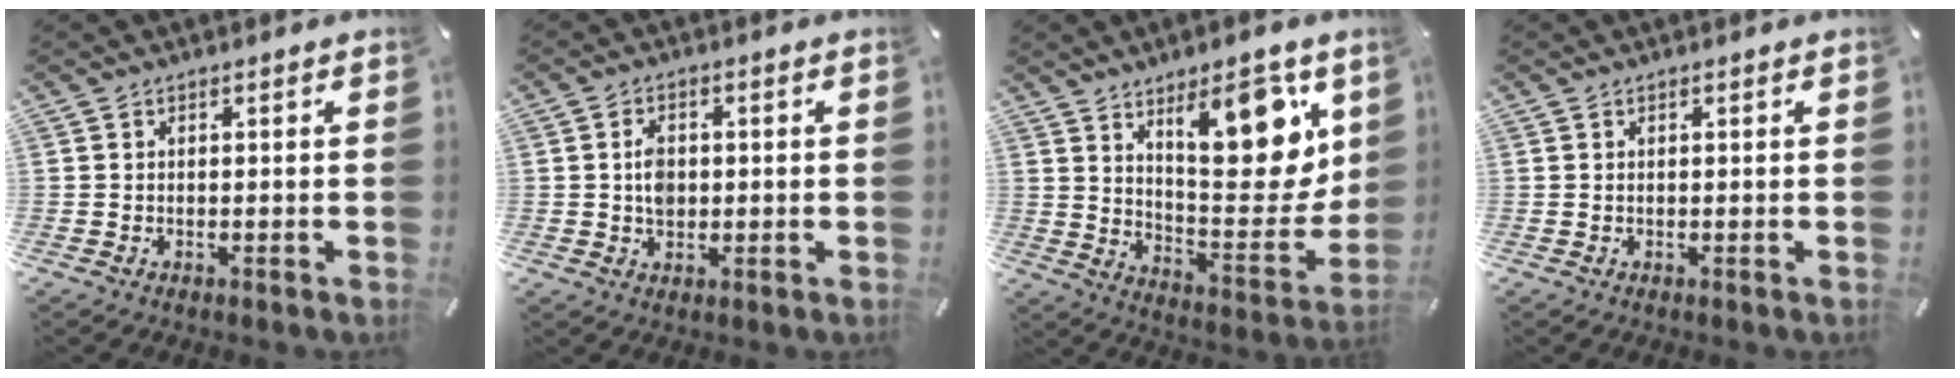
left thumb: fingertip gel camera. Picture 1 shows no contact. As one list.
[{"total": 4.3, "force": [0.2, 3.2, 2.9], "torque": [-0.040, 0.003, -0.002]}, {"total": 17.3, "force": [9.8, 7.2, 12.2], "torque": [-0.141, -0.070, 0.158]}, {"total": 0.0}]